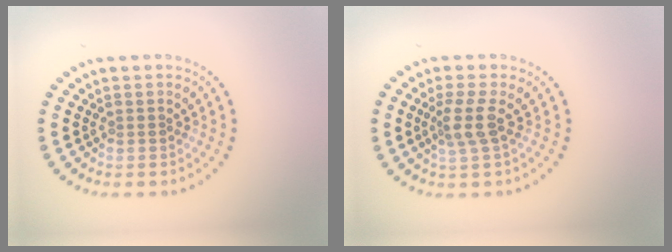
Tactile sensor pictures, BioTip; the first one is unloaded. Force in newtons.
{"total": 2.5, "press": 2.0, "slide": 1.4}